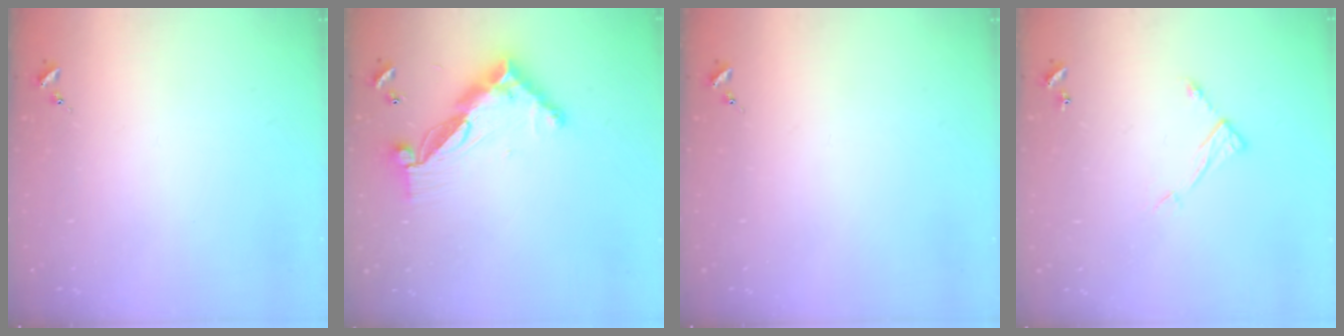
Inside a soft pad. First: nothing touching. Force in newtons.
{"total": 13.7, "press": 13.6, "slide": 1.0}
{"total": 0.0}
{"total": 6.3, "press": 6.3, "slide": 0.4}